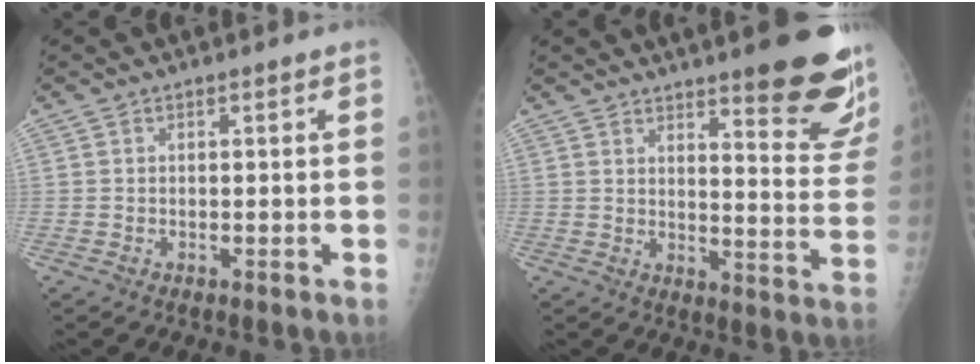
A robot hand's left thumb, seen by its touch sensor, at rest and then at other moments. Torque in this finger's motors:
{"motor_torque": [1.40, 0.76, 0.92, -0.65, 0.23]}